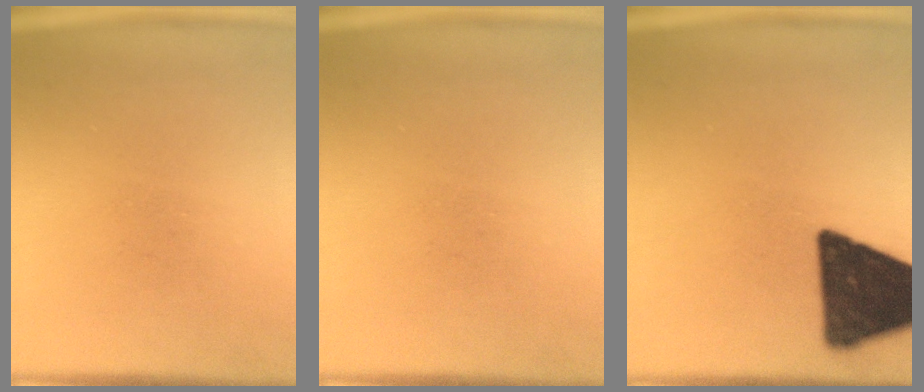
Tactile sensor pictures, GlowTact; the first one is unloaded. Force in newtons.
{"total": 0.0}
{"total": 18.4}